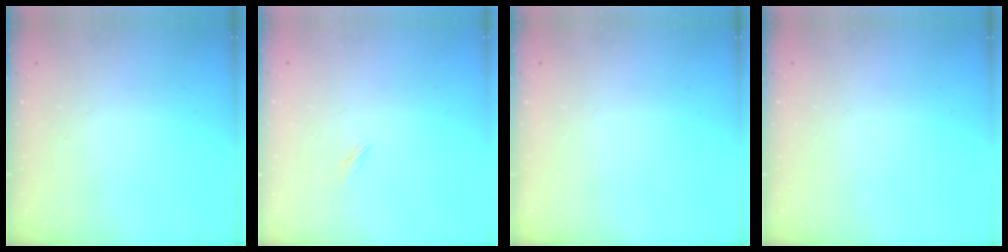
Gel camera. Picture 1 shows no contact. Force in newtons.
{"total": 1.9, "press": 1.8, "slide": 0.5}
{"total": 0.0}
{"total": 0.0}